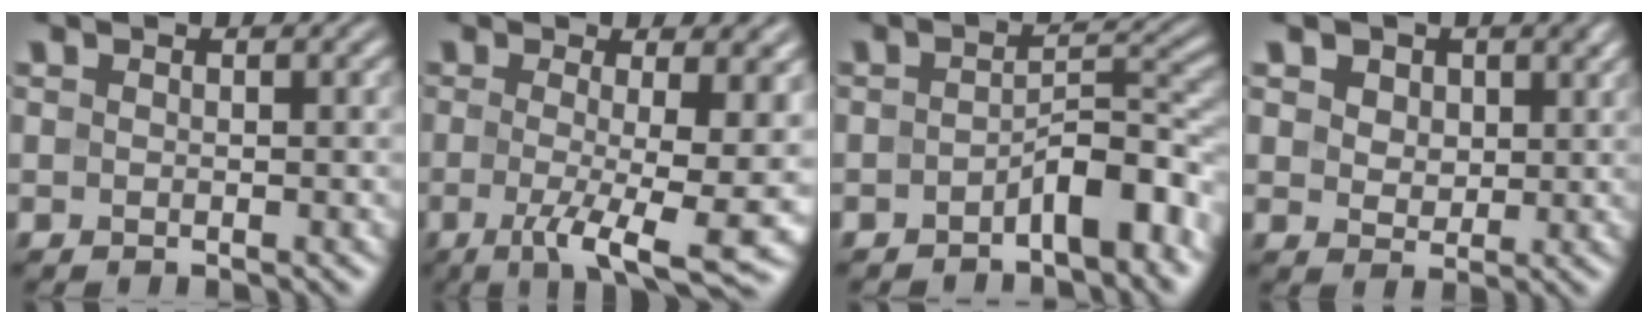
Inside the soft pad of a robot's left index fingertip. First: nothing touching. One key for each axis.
{"total": 9.4, "fx": -1.5, "fy": 2.3, "fz": 9.0, "tx": -0.128, "ty": -0.014, "tz": -0.020}
{"total": 4.2, "fx": -2.3, "fy": 1.5, "fz": 3.2, "tx": -0.042, "ty": 0.018, "tz": -0.039}
{"total": 4.6, "fx": 2.7, "fy": 3.1, "fz": 2.2, "tx": -0.061, "ty": 0.003, "tz": 0.042}